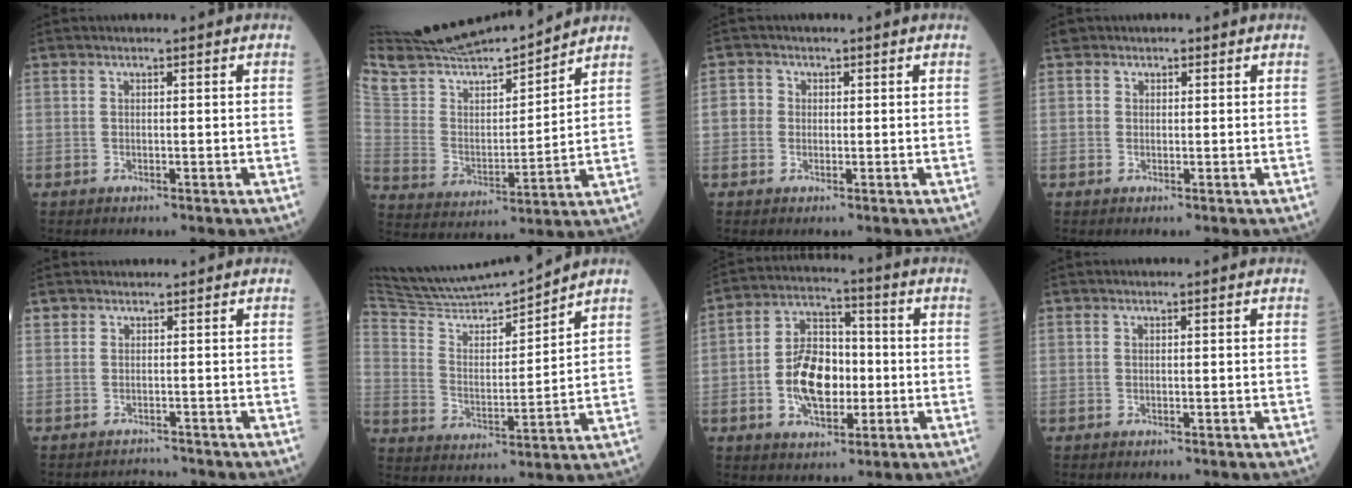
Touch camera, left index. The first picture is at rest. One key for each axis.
{"total": 20.1, "fx": 18.8, "fy": 2.7, "fz": 6.4, "tx": -0.122, "ty": 0.002, "tz": 0.332}
{"total": 2.3, "fx": -0.2, "fy": 2.2, "fz": 0.4, "tx": -0.001, "ty": 0.006, "tz": -0.006}
{"total": 1.4, "fx": 0.1, "fy": 1.4, "fz": 0.0, "tx": 0.010, "ty": 0.003, "tz": -0.002}
{"total": 1.2, "fx": -0.8, "fy": 0.5, "fz": -0.8, "tx": 0.006, "ty": 0.001, "tz": -0.009}
{"total": 12.6, "fx": 12.3, "fy": -1.1, "fz": 2.7, "tx": -0.058, "ty": -0.001, "tz": 0.226}
{"total": 10.8, "fx": -2.0, "fy": 6.0, "fz": 8.8, "tx": -0.175, "ty": 0.021, "tz": -0.027}
{"total": 0.0}